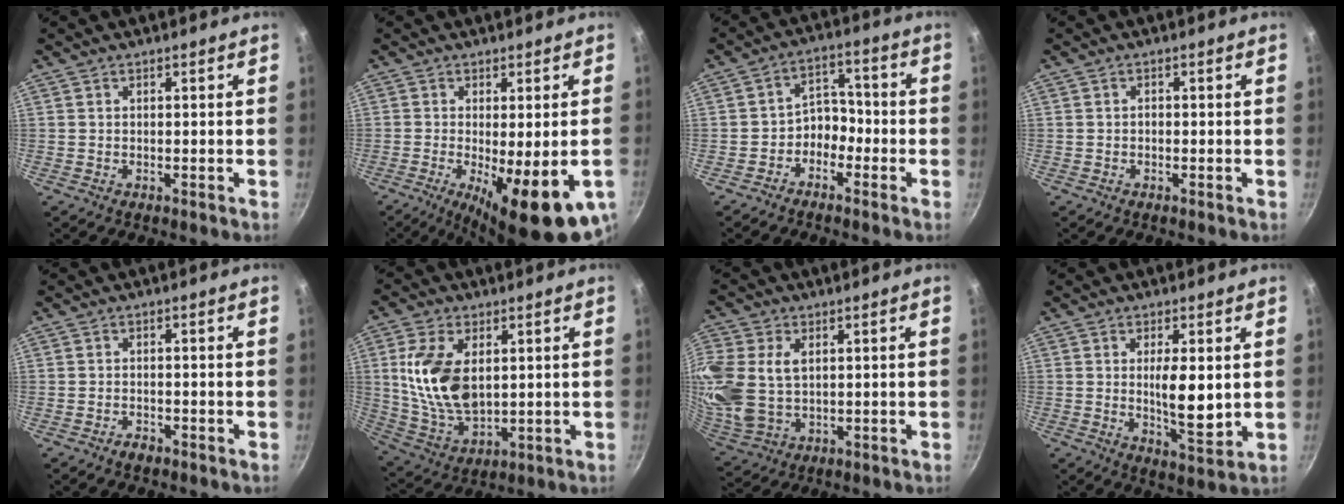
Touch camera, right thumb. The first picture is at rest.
{"total": 15.7, "force": [-5.2, 4.4, 14.1], "torque": [-0.203, -0.020, -0.063]}
{"total": 5.7, "force": [-2.9, 4.2, 2.6], "torque": [-0.002, 0.046, -0.059]}
{"total": 0.9, "force": [-0.4, 0.7, 0.5], "torque": [-0.008, 0.004, -0.007]}
{"total": 1.9, "force": [-1.5, 0.9, 0.8], "torque": [-0.011, 0.017, -0.022]}
{"total": 14.6, "force": [2.7, 8.6, 11.5], "torque": [-0.208, -0.021, 0.061]}
{"total": 15.6, "force": [2.6, 11.2, 10.5], "torque": [-0.245, -0.004, 0.059]}
{"total": 8.6, "force": [0.6, 2.9, 8.1], "torque": [-0.127, -0.023, 0.016]}